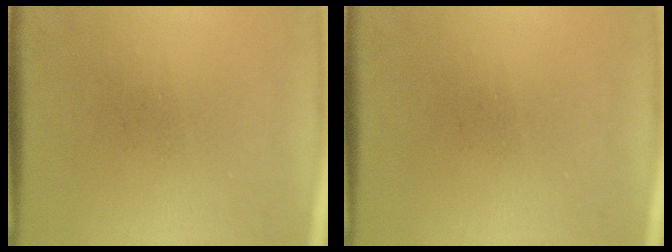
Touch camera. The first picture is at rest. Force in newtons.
{"total": 0.0}